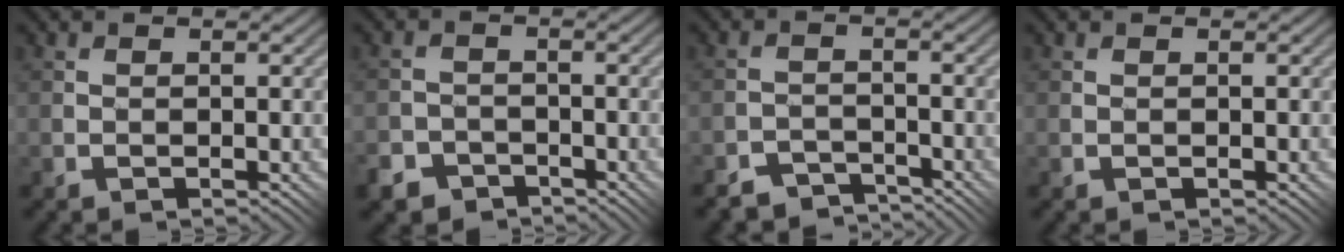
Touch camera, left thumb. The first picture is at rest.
{"total": 5.1, "force": [-3.9, 3.3, 0.7], "torque": [-0.001, -0.003, -0.072]}
{"total": 3.8, "force": [-3.7, 1.0, 0.3], "torque": [0.001, 0.002, -0.071]}
{"total": 0.0}